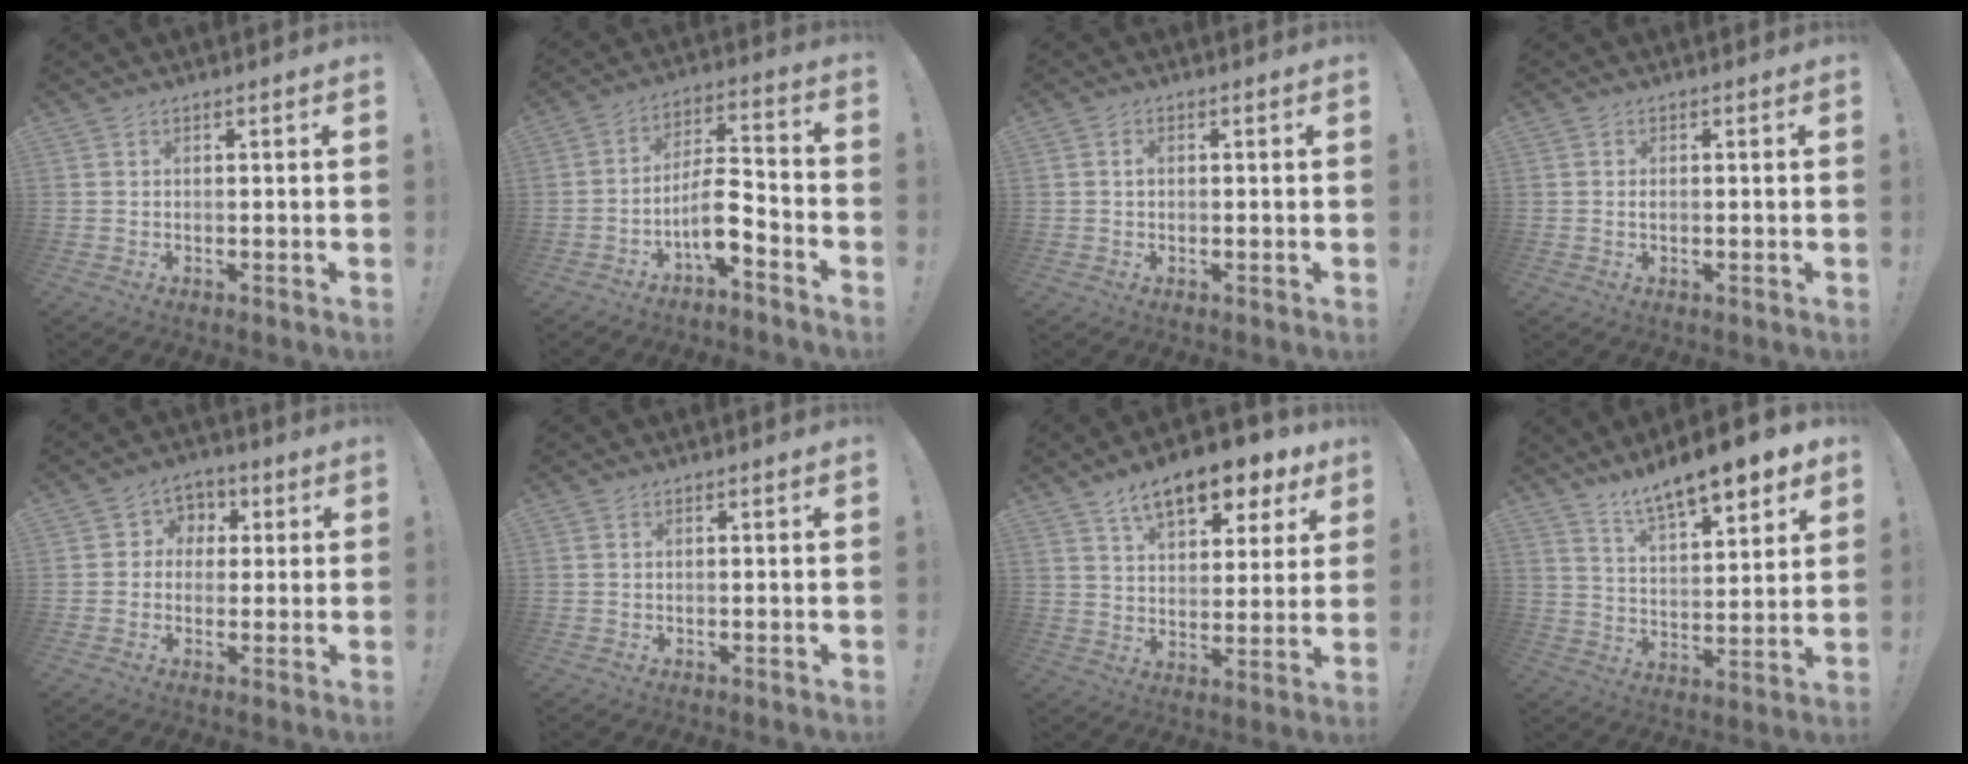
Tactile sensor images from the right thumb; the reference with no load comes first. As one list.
[{"total": 10.2, "force": [-4.8, 3.7, 8.2], "torque": [-0.154, 0.020, -0.085]}, {"total": 1.2, "force": [0.2, 0.8, 0.8], "torque": [-0.013, 0.003, 0.003]}, {"total": 0.7, "force": [0.0, 0.4, 0.6], "torque": [-0.016, 0.004, 0.000]}, {"total": 5.2, "force": [-0.5, 5.0, 1.4], "torque": [-0.014, 0.011, -0.009]}, {"total": 0.0}, {"total": 13.8, "force": [8.8, 6.3, 8.5], "torque": [-0.128, -0.049, 0.150]}, {"total": 11.6, "force": [9.7, 2.7, 5.9], "torque": [-0.101, -0.071, 0.167]}]